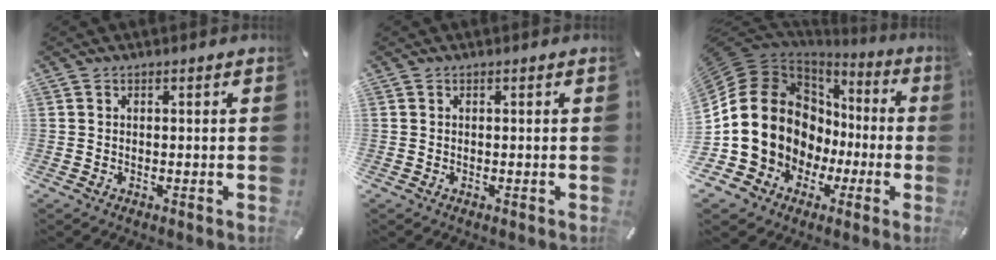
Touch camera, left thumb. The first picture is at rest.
{"total": 0.0}
{"total": 21.0, "force": [0.7, 17.9, 10.9], "torque": [-0.219, -0.028, 0.045]}